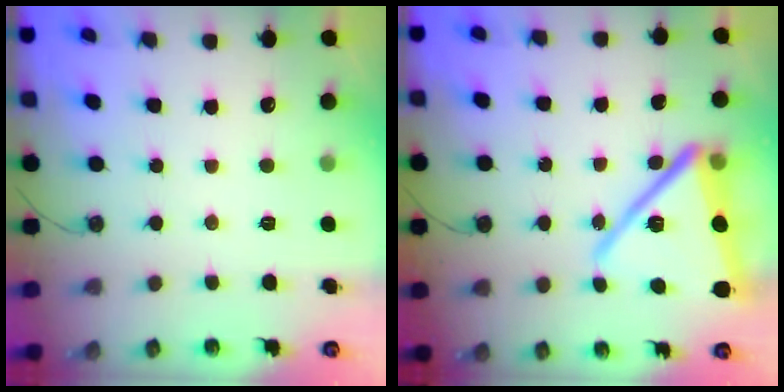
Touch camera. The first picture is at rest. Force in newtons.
{"total": 20.5, "press": 20.4, "slide": 1.4}